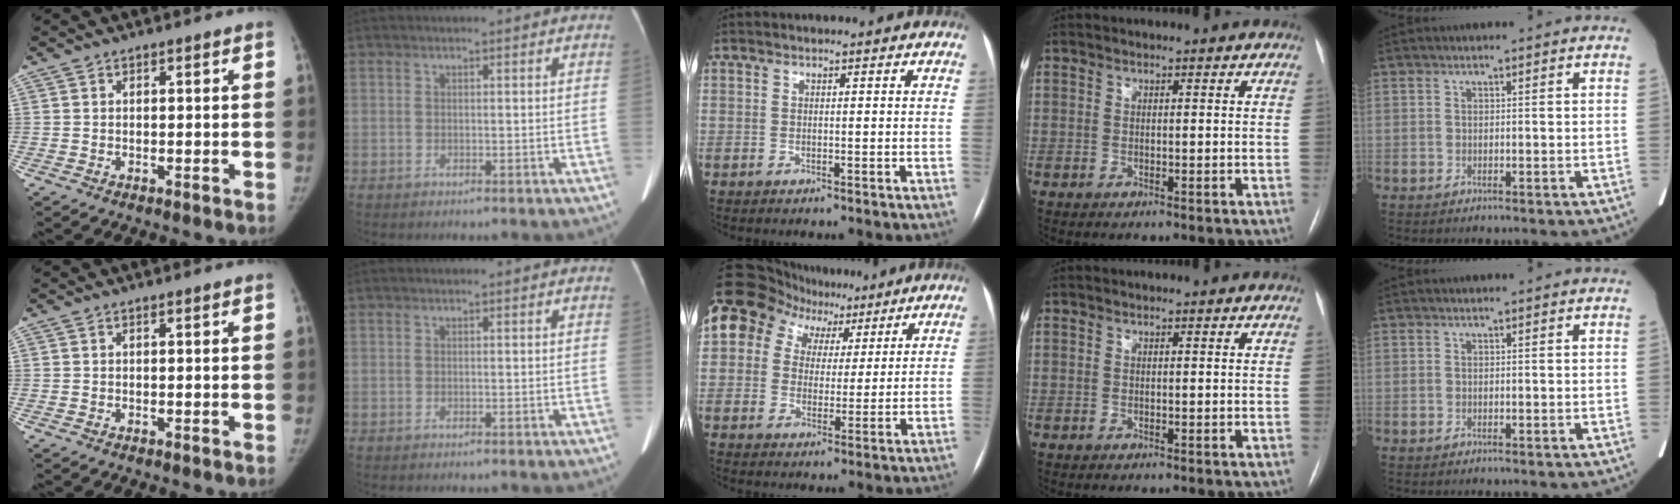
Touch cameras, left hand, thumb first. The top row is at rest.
{"middle": {"total": 14.2, "force": [7.6, 10.6, 5.6], "torque": [-0.102, 0.066, 0.125]}}